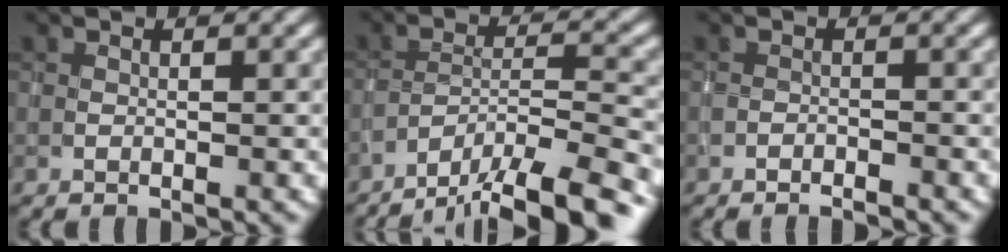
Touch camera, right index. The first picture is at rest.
{"total": 11.1, "force": [-9.0, 2.4, 6.0], "torque": [-0.087, -0.006, -0.136]}
{"total": 1.2, "force": [-1.2, 0.1, 0.1], "torque": [-0.002, -0.001, -0.021]}